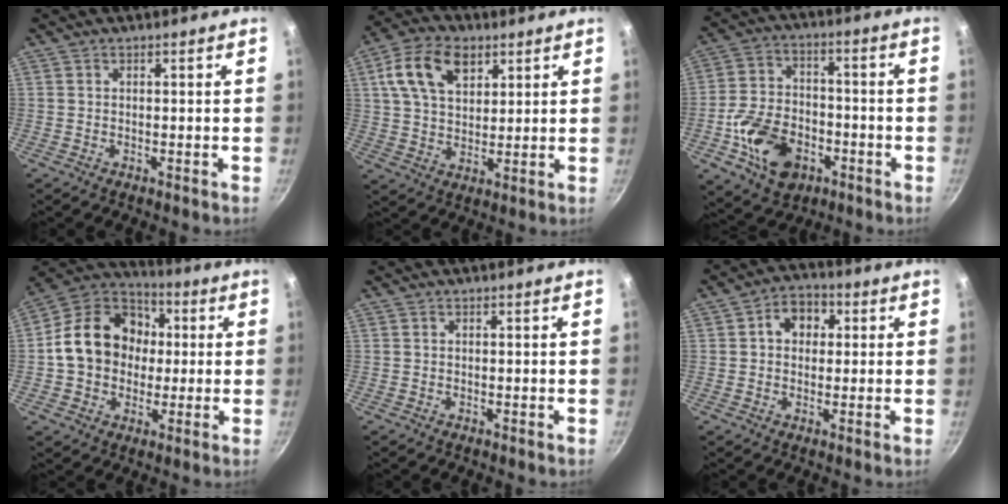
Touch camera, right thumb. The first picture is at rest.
{"total": 12.7, "force": [5.2, 8.0, 8.3], "torque": [-0.132, -0.004, 0.087]}
{"total": 14.7, "force": [-5.5, 10.3, 9.0], "torque": [-0.139, 0.039, -0.092]}
{"total": 17.6, "force": [1.1, 14.4, 10.1], "torque": [-0.139, 0.034, 0.006]}
{"total": 0.0}
{"total": 6.8, "force": [1.4, 5.3, 3.9], "torque": [-0.024, 0.009, 0.011]}